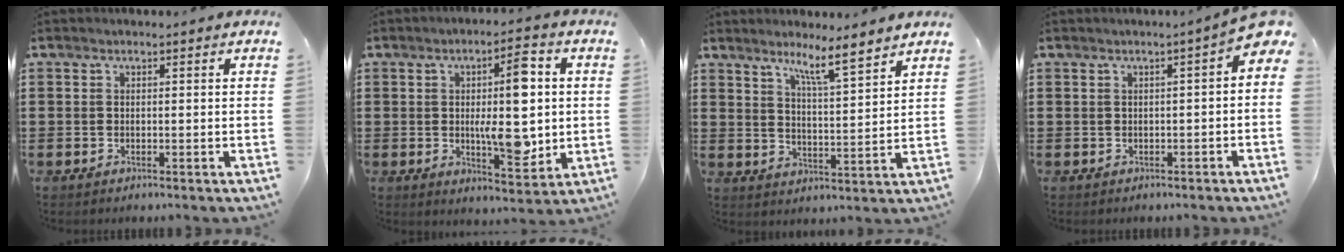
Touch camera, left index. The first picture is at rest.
{"total": 11.4, "force": [0.7, 4.3, 10.6], "torque": [-0.149, 0.000, 0.006]}
{"total": 6.4, "force": [5.4, -0.3, 3.4], "torque": [-0.070, -0.031, 0.087]}
{"total": 1.9, "force": [0.0, 0.4, 1.9], "torque": [-0.030, -0.006, -0.004]}